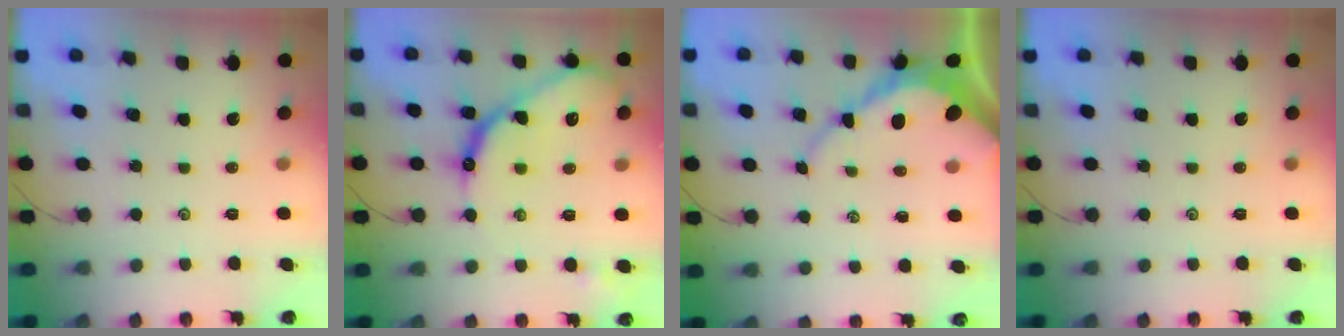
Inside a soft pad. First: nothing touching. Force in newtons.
{"total": 17.3, "press": 17.3, "slide": 0.9}
{"total": 8.5, "press": 8.4, "slide": 0.9}
{"total": 0.0}